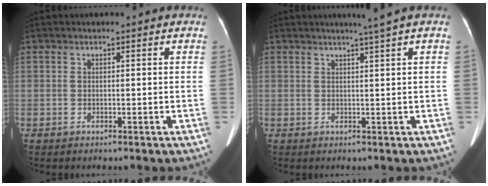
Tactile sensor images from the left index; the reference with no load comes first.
{"total": 2.3, "force": [1.6, -1.0, 1.3], "torque": [-0.019, -0.005, 0.030]}